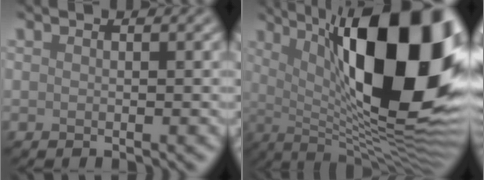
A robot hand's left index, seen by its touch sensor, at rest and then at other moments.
{"total": 19.1, "force": [4.2, 6.6, 17.4], "torque": [-0.223, 0.016, 0.058]}